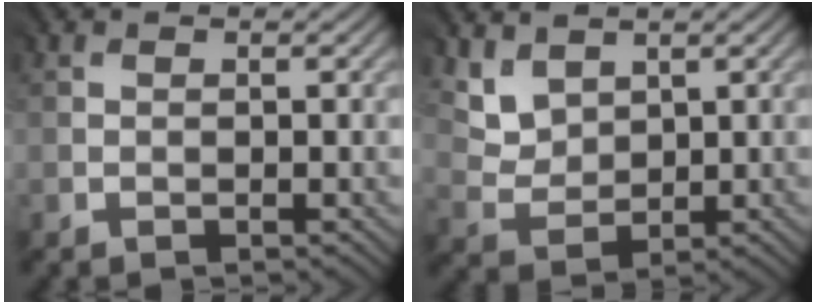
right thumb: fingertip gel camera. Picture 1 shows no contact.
{"total": 4.4, "force": [3.0, 2.8, 1.4], "torque": [-0.053, -0.017, 0.074]}